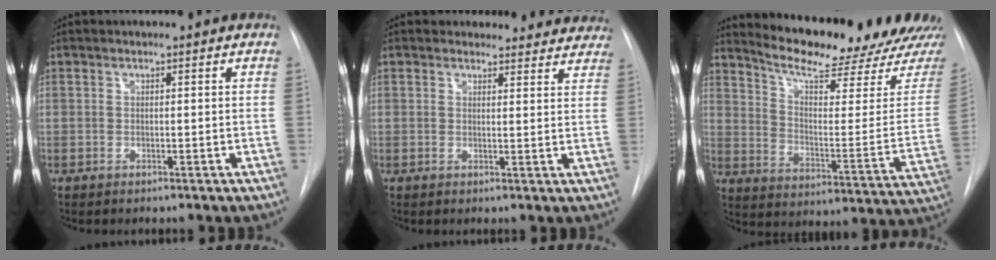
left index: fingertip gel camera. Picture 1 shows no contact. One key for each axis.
{"total": 9.7, "fx": 9.0, "fy": 3.7, "fz": 0.2, "tx": 0.045, "ty": -0.015, "tz": 0.066}
{"total": 20.0, "fx": 18.4, "fy": 1.5, "fz": 7.8, "tx": -0.116, "ty": -0.085, "tz": 0.247}